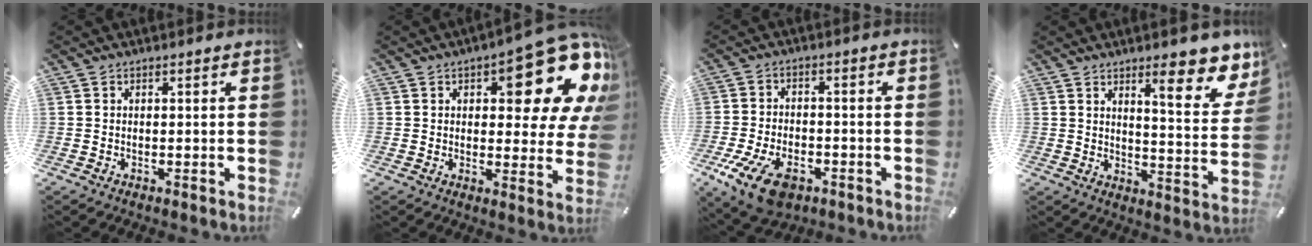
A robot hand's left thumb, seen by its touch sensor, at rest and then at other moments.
{"total": 18.1, "force": [9.2, 7.1, 13.9], "torque": [-0.170, -0.066, 0.147]}
{"total": 11.3, "force": [-6.0, 6.6, 7.0], "torque": [-0.149, 0.021, -0.107]}
{"total": 12.6, "force": [8.7, 3.6, 8.3], "torque": [-0.104, -0.064, 0.142]}